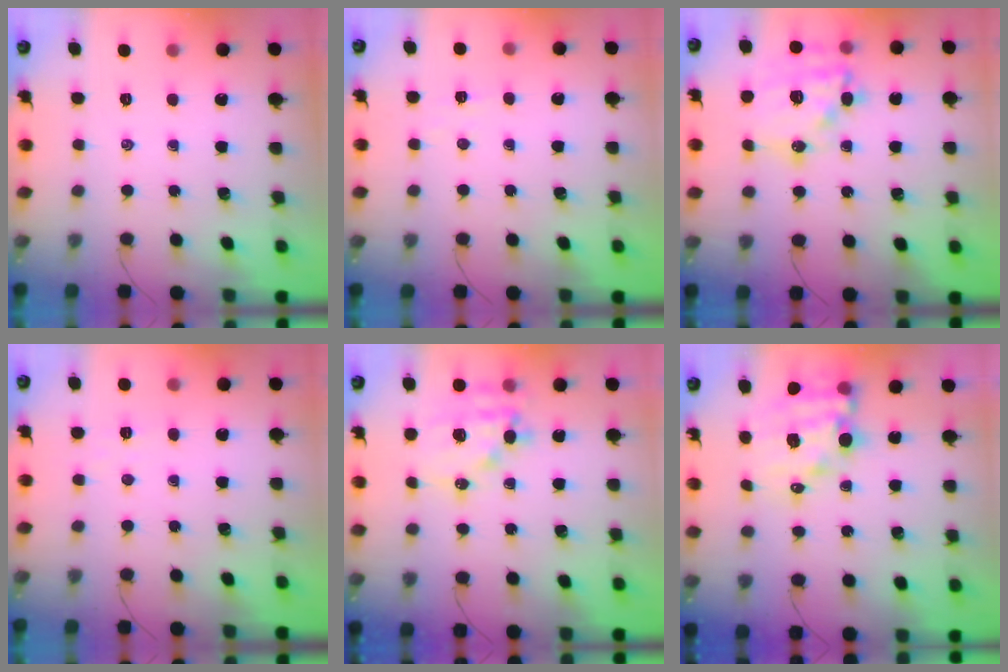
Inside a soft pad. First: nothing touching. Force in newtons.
{"total": 3.2, "press": 3.0, "slide": 1.1}
{"total": 18.3, "press": 18.0, "slide": 3.5}
{"total": 2.6, "press": 2.4, "slide": 0.8}
{"total": 13.8, "press": 13.4, "slide": 3.3}
{"total": 13.1, "press": 12.6, "slide": 3.4}